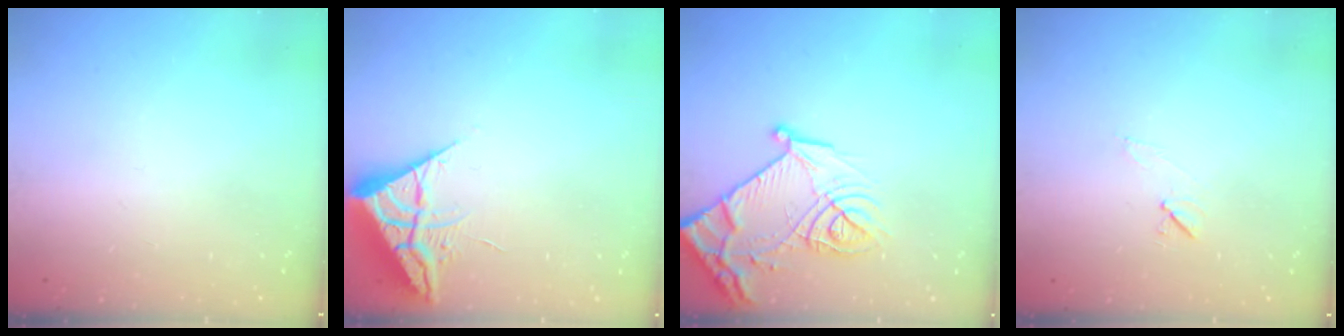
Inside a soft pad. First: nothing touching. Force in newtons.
{"total": 6.9, "press": 6.9, "slide": 0.4}
{"total": 16.3, "press": 16.3, "slide": 1.8}
{"total": 5.2, "press": 4.7, "slide": 2.1}